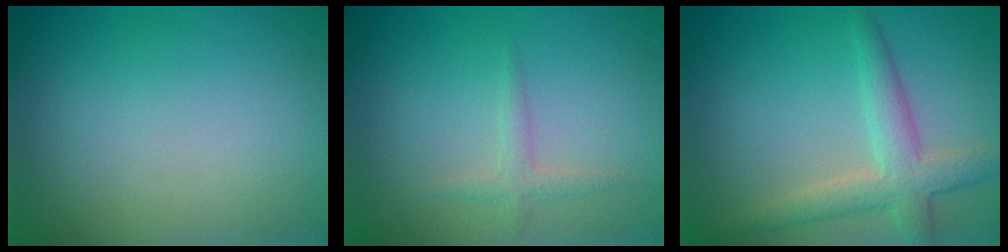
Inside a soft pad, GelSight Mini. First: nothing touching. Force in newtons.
{"total": 1.3, "press": 1.3, "slide": 0.0}
{"total": 3.8, "press": 3.8, "slide": 0.2}